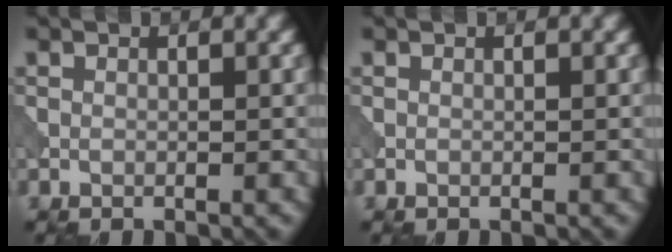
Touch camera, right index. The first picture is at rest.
{"total": 0.0}